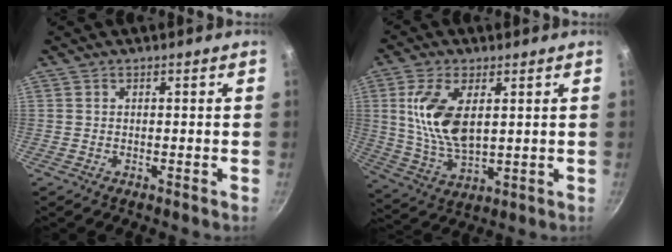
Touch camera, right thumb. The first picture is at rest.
{"total": 12.7, "force": [3.0, 6.4, 10.5], "torque": [-0.202, -0.015, 0.065]}